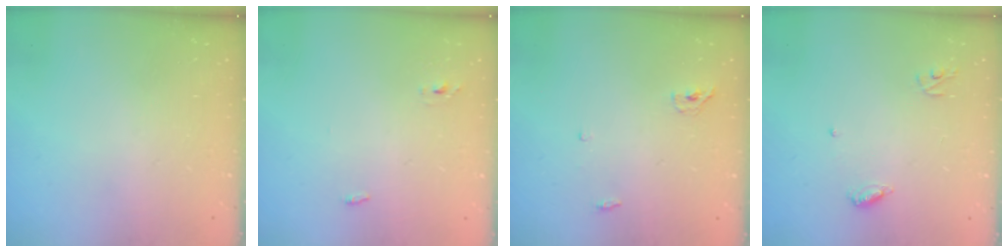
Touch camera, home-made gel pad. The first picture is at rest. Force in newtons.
{"total": 2.7, "press": 2.6, "slide": 0.8}
{"total": 3.4, "press": 3.4, "slide": 0.7}
{"total": 4.9, "press": 4.9, "slide": 0.4}